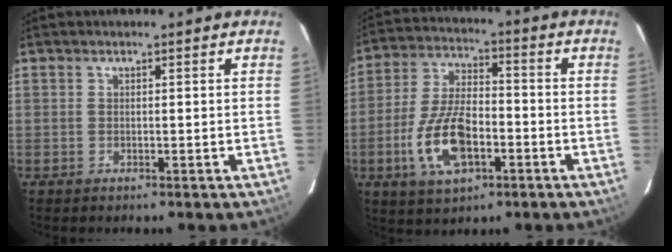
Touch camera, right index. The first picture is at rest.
{"total": 13.5, "force": [-4.8, 6.3, 11.0], "torque": [-0.232, 0.000, -0.083]}